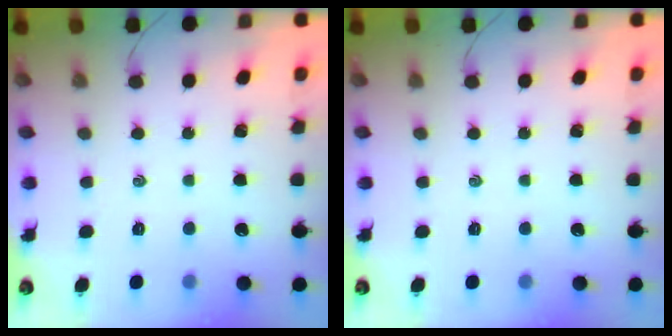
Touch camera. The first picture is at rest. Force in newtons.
{"total": 0.0}